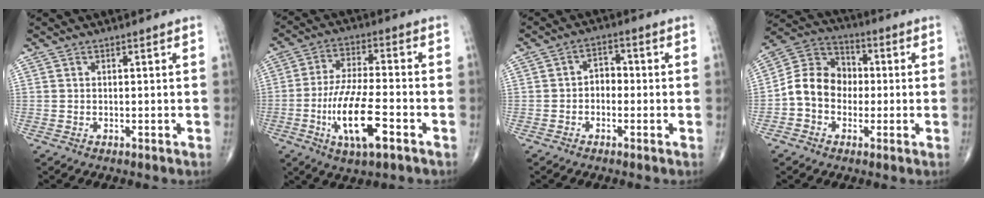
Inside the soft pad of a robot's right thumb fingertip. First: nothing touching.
{"total": 13.6, "force": [-5.0, 4.3, 11.9], "torque": [-0.226, 0.017, -0.088]}
{"total": 3.4, "force": [-0.7, 2.6, 2.2], "torque": [-0.017, 0.016, -0.023]}
{"total": 10.7, "force": [-1.4, 8.9, 5.9], "torque": [-0.087, 0.041, -0.039]}